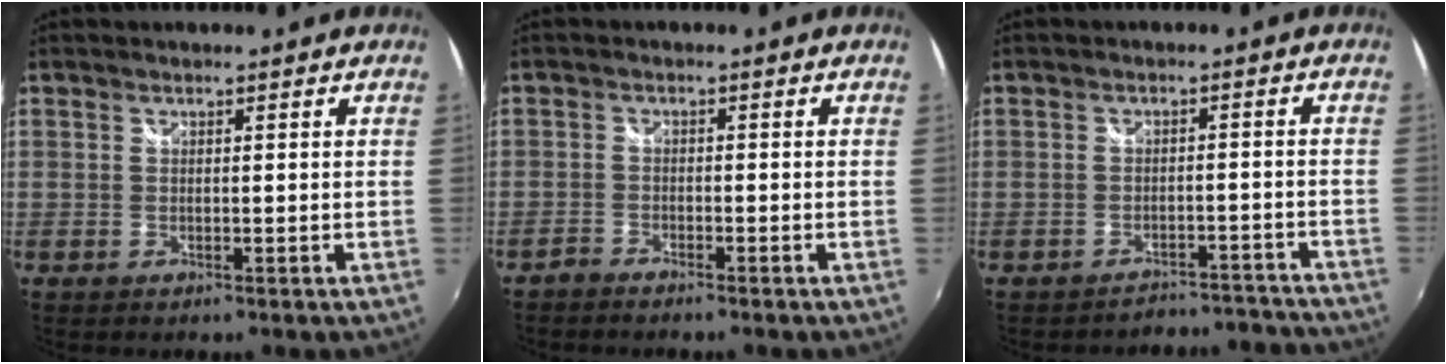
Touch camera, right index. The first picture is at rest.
{"total": 1.9, "force": [-1.9, 0.1, 0.2], "torque": [-0.018, -0.003, -0.039]}
{"total": 10.1, "force": [-9.7, 2.5, 0.9], "torque": [-0.013, 0.023, -0.112]}